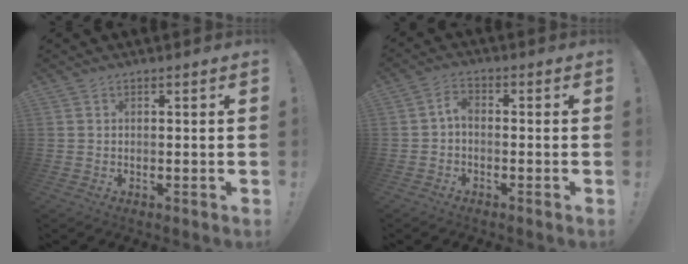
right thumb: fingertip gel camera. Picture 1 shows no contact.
{"total": 3.1, "force": [-1.1, 1.5, 2.5], "torque": [-0.060, 0.008, -0.021]}